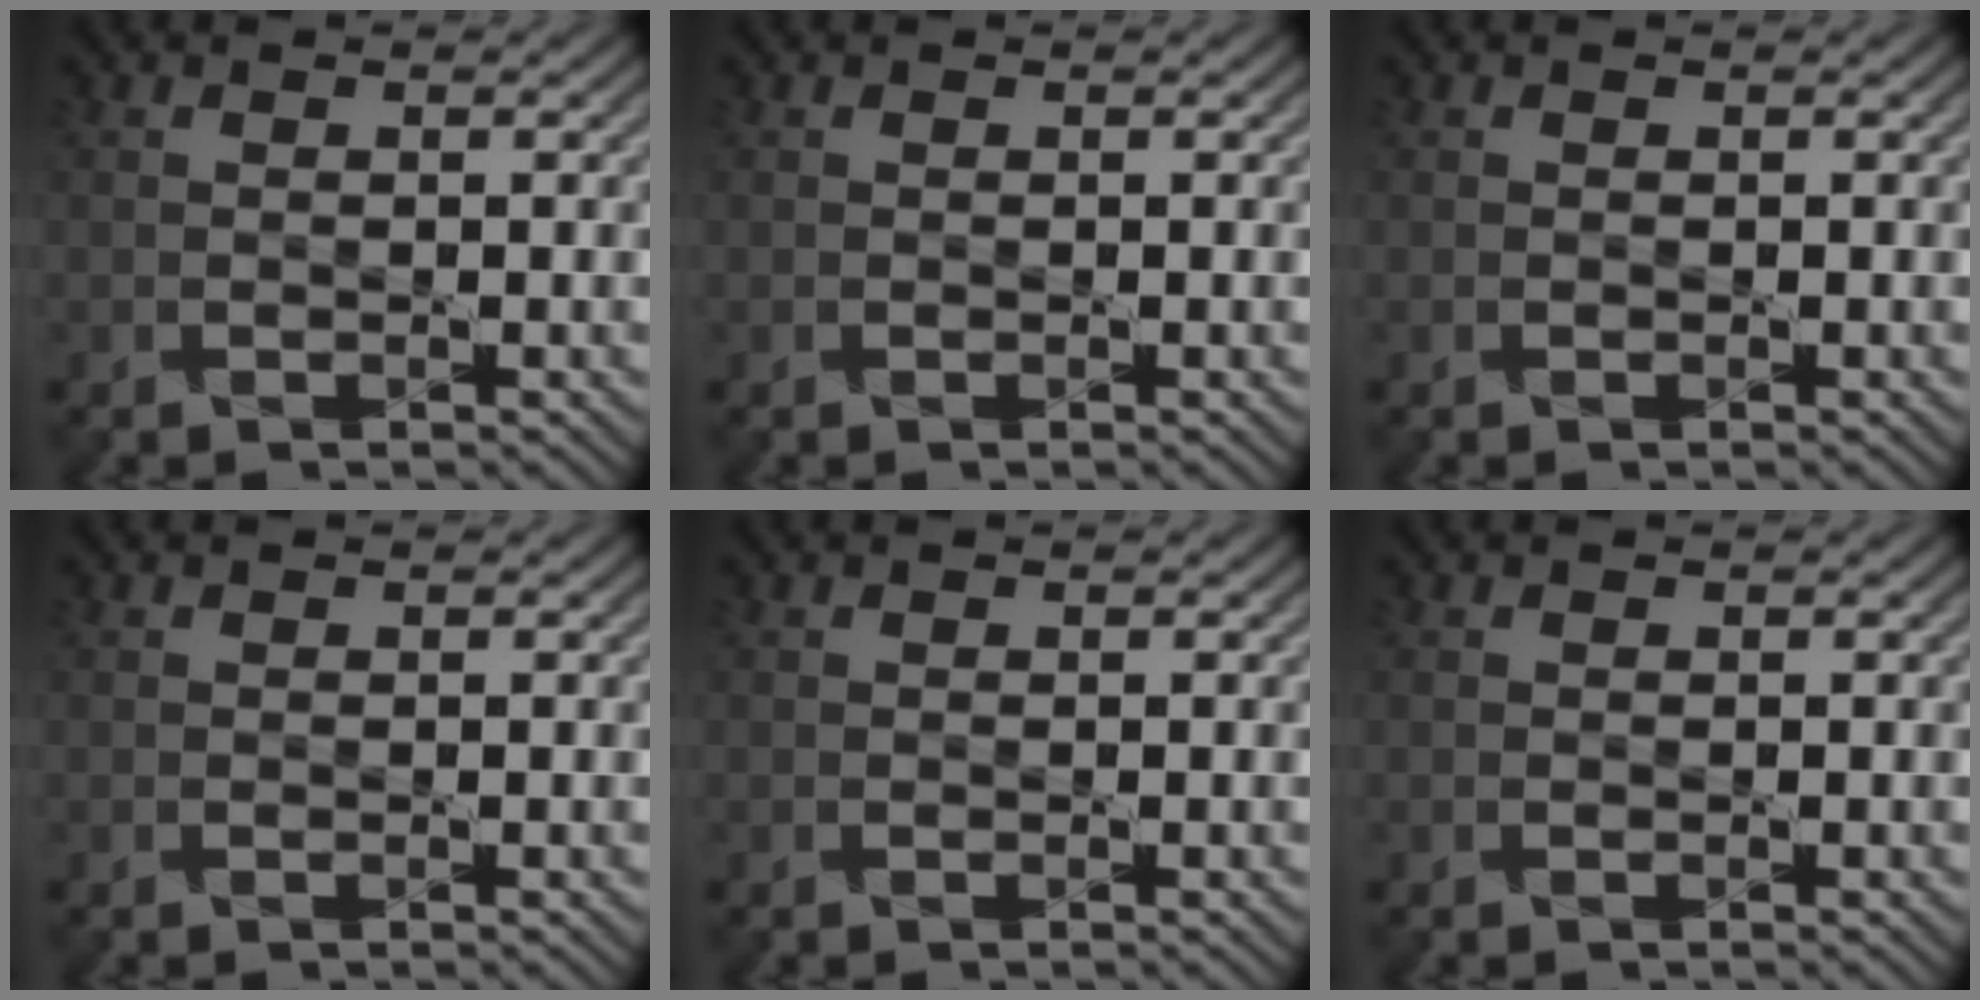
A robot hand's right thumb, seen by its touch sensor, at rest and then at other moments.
{"total": 0.0}
{"total": 0.0}
{"total": 0.0}
{"total": 0.0}
{"total": 0.0}